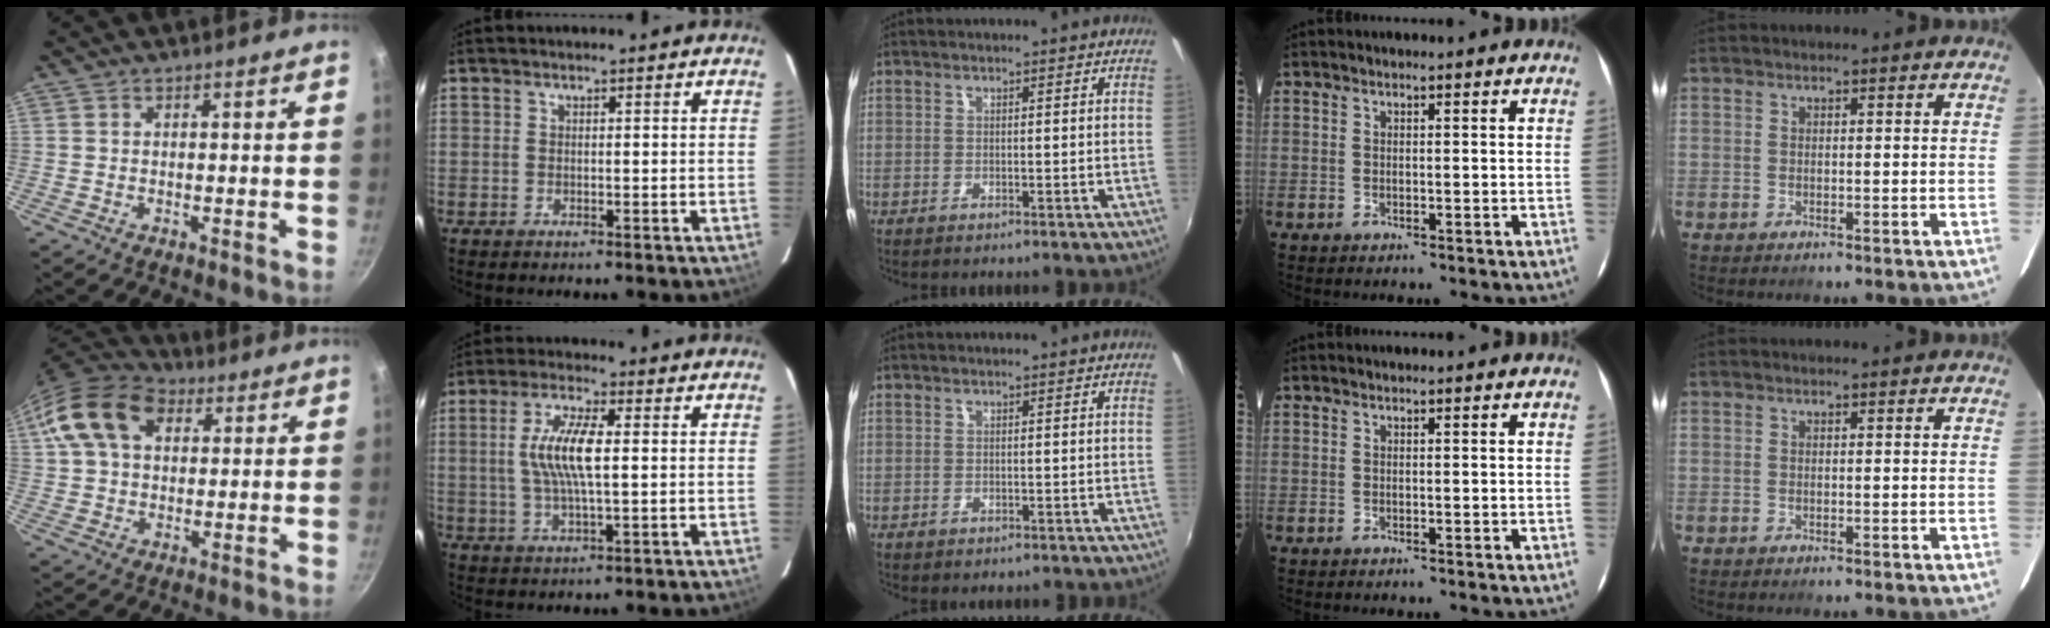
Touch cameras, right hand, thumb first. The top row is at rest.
{"thumb": {"total": 15.2, "force": [4.8, 10.7, 9.7], "torque": [-0.163, 0.020, 0.071]}, "index": {"total": 9.2, "force": [0.8, 2.2, 8.9], "torque": [-0.176, 0.004, 0.015]}, "middle": {"total": 1.3, "force": [-1.0, 0.7, 0.4], "torque": [-0.011, -0.005, -0.012]}}